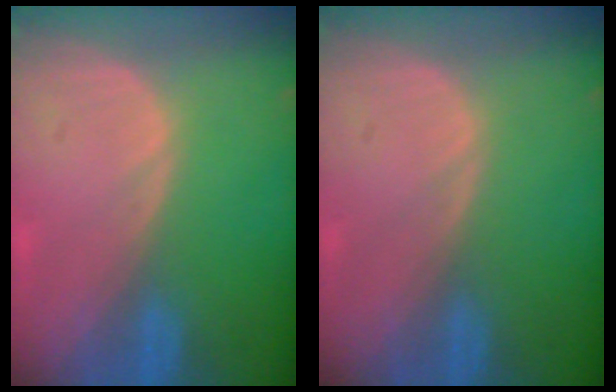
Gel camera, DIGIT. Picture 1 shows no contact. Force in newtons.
{"total": 0.0}